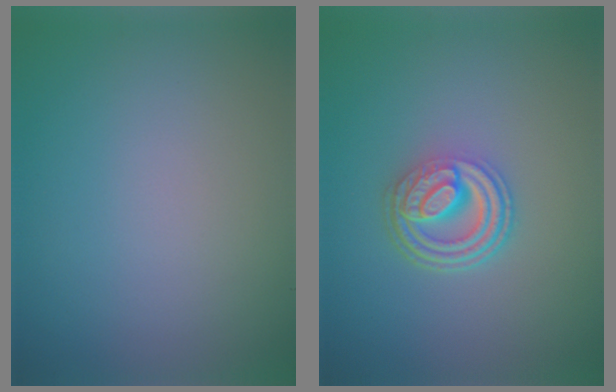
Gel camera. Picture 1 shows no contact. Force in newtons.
{"total": 4.8, "press": 3.4, "slide": 3.4}